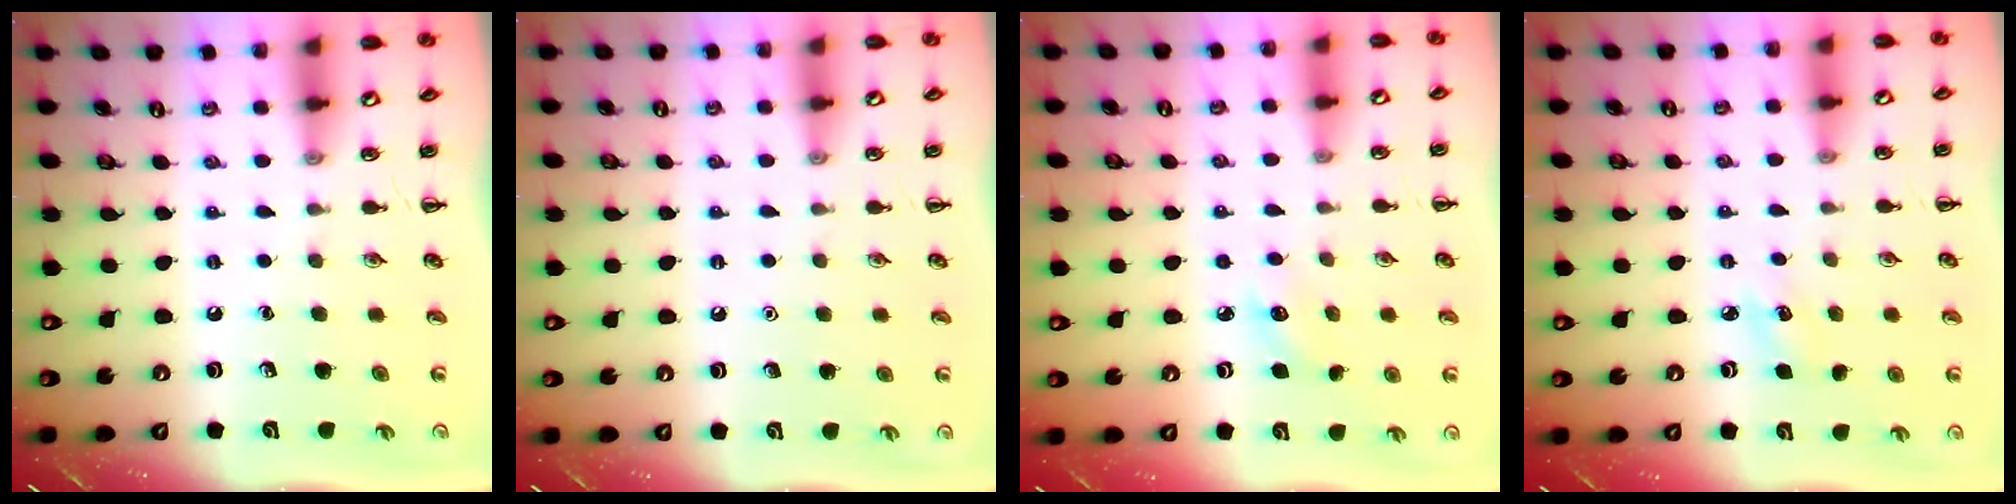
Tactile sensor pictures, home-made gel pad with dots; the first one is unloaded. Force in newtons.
{"total": 1.5, "press": 1.5, "slide": 0.1}
{"total": 5.0, "press": 4.8, "slide": 1.3}
{"total": 4.4, "press": 4.2, "slide": 1.3}